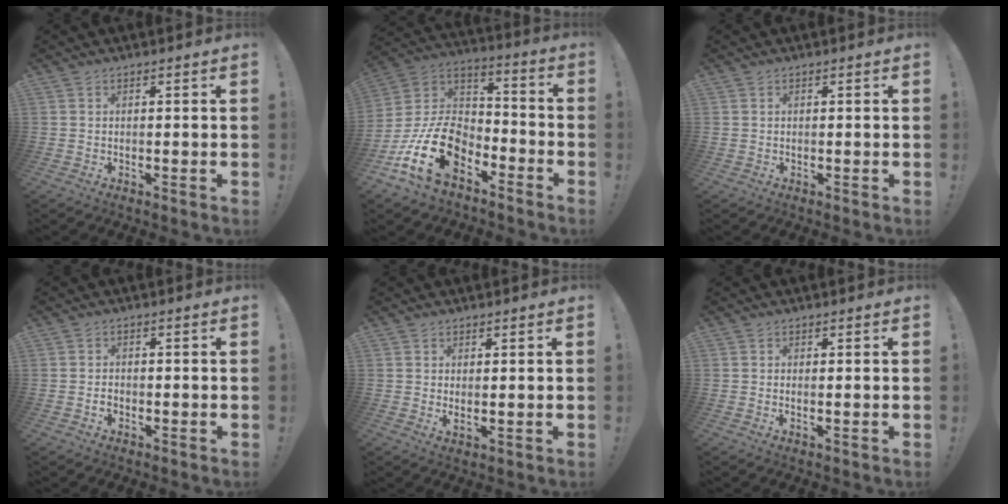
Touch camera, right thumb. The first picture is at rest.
{"total": 21.0, "force": [-10.4, 12.4, 13.4], "torque": [-0.269, 0.064, -0.171]}
{"total": 0.0}
{"total": 1.6, "force": [-1.1, 1.0, 0.6], "torque": [-0.016, 0.007, -0.018]}
{"total": 2.2, "force": [1.5, 0.5, 1.5], "torque": [-0.021, -0.009, 0.026]}
{"total": 0.7, "force": [0.2, -0.2, 0.6], "torque": [-0.003, -0.005, 0.002]}